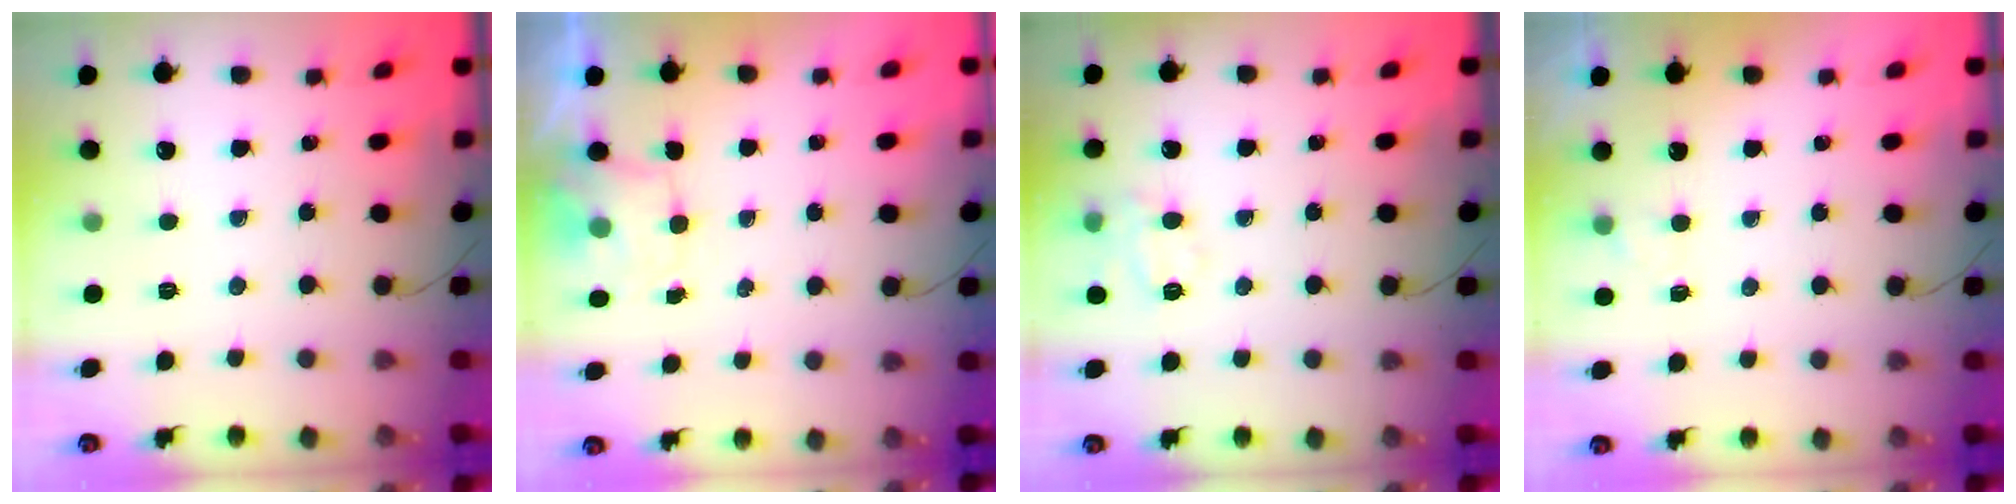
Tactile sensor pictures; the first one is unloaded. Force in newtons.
{"total": 1.8, "press": 1.5, "slide": 1.0}
{"total": 9.8, "press": 9.7, "slide": 1.2}
{"total": 2.0, "press": 1.4, "slide": 1.4}